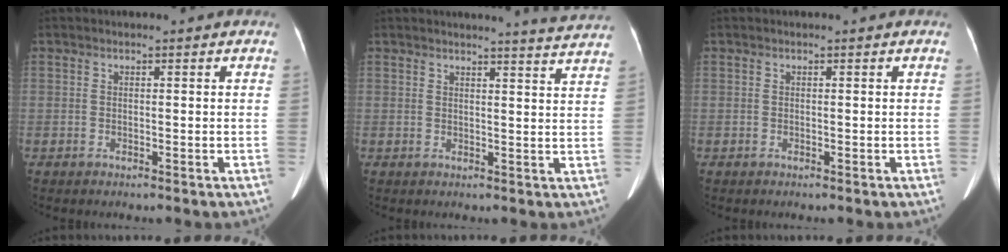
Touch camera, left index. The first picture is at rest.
{"total": 6.1, "force": [5.9, -1.2, 1.0], "torque": [-0.022, -0.023, 0.056]}
{"total": 0.0}